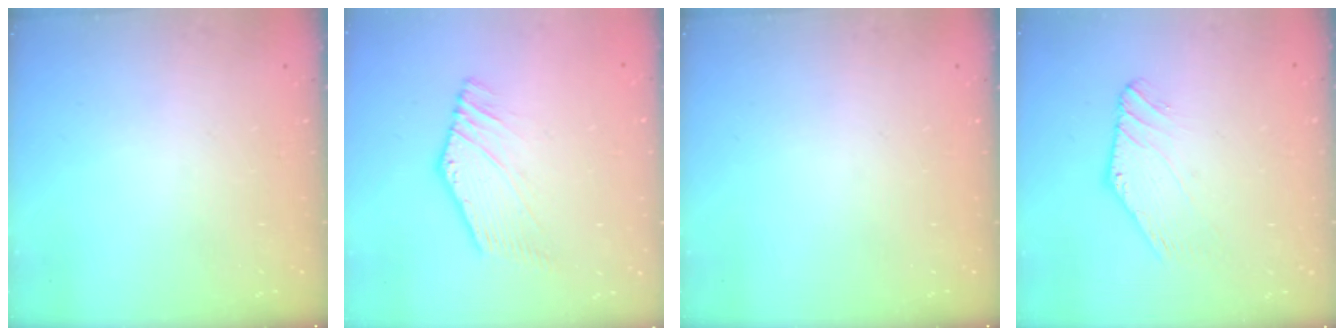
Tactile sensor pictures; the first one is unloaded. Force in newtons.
{"total": 1.5, "press": 1.2, "slide": 0.9}
{"total": 0.0}
{"total": 1.0, "press": 1.0, "slide": 0.1}